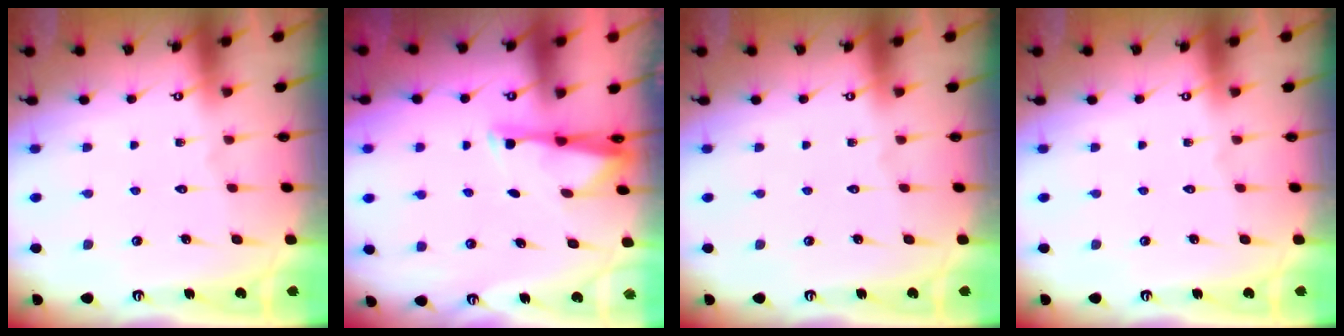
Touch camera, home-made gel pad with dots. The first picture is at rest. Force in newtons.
{"total": 3.0, "press": 2.9, "slide": 0.5}
{"total": 0.0}
{"total": 0.0}